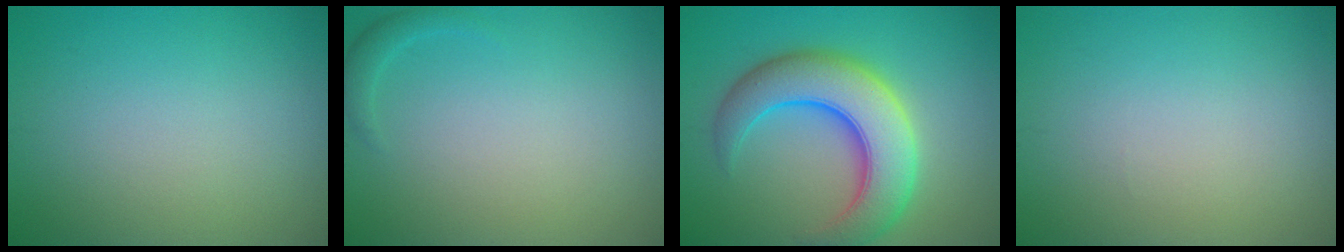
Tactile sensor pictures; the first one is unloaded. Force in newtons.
{"total": 1.0, "press": 1.0, "slide": 0.1}
{"total": 8.7, "press": 8.7, "slide": 0.3}
{"total": 0.0}